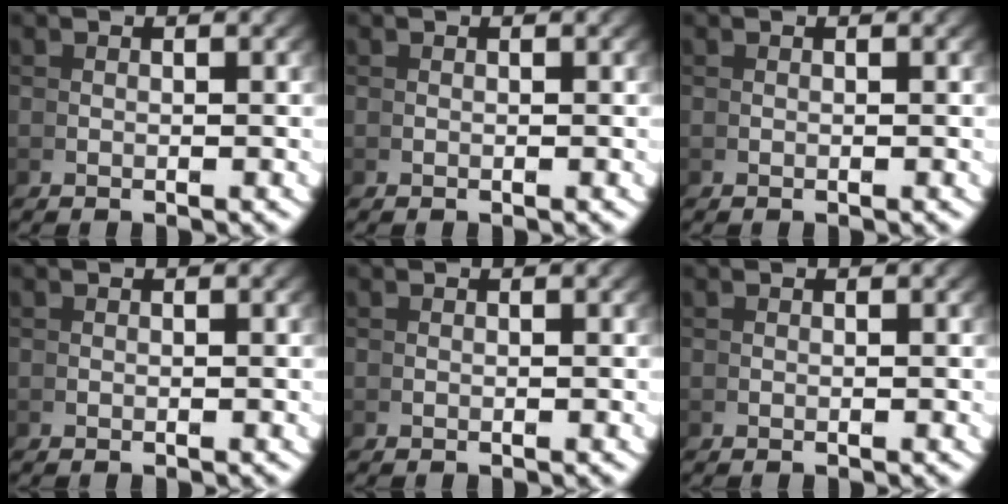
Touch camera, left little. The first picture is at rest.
{"total": 0.0}
{"total": 0.0}
{"total": 0.0}
{"total": 0.0}
{"total": 0.0}